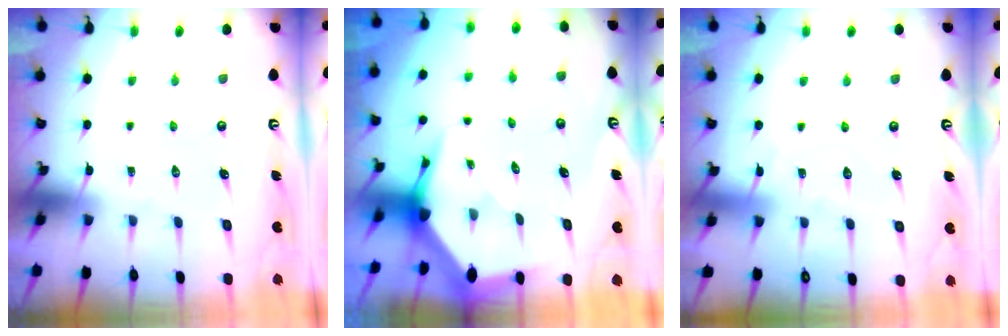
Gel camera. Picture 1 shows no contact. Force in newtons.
{"total": 5.2, "press": 5.1, "slide": 0.3}
{"total": 6.2, "press": 6.1, "slide": 0.7}